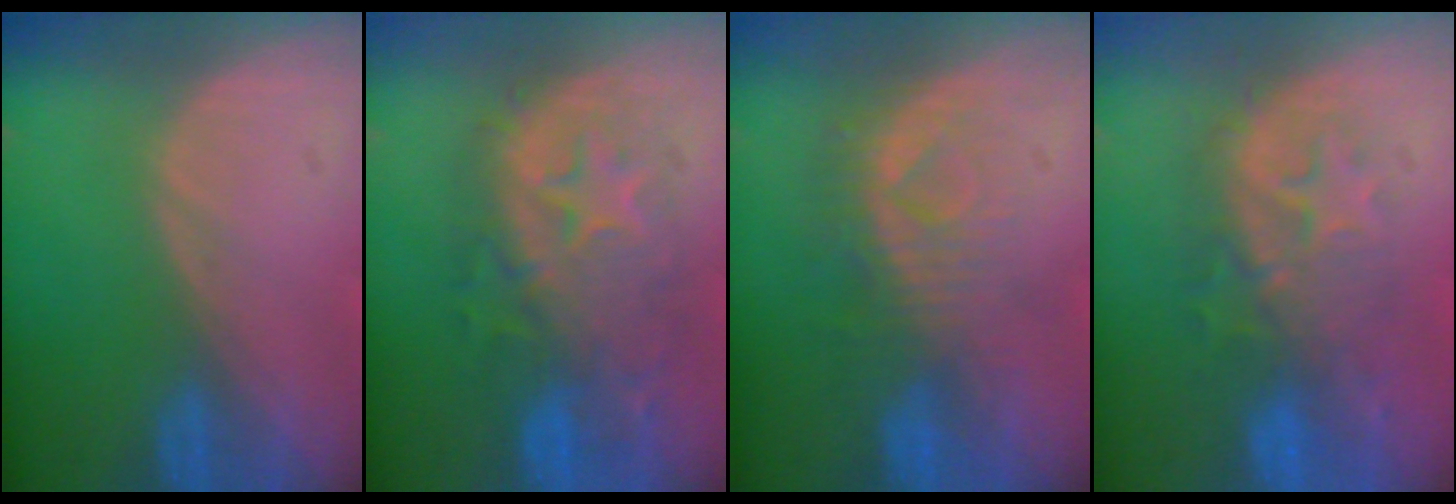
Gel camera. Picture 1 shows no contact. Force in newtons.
{"total": 9.6, "press": 9.6, "slide": 0.5}
{"total": 8.1, "press": 7.2, "slide": 3.7}
{"total": 8.6, "press": 8.3, "slide": 2.1}